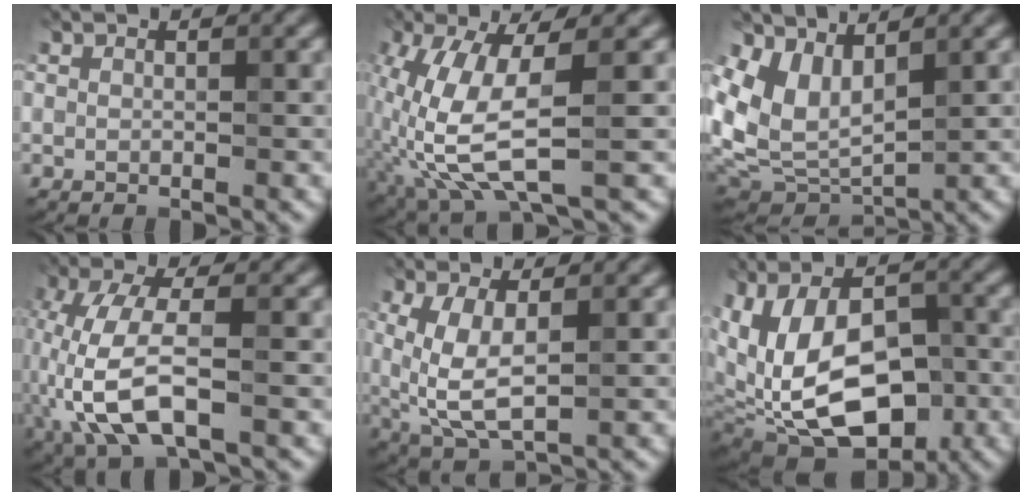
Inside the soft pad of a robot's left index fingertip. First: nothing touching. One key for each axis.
{"total": 8.2, "fx": -1.8, "fy": 2.8, "fz": 7.5, "tx": -0.189, "ty": -0.004, "tz": -0.038}
{"total": 5.1, "fx": 2.2, "fy": 3.2, "fz": 3.3, "tx": -0.071, "ty": -0.021, "tz": 0.045}
{"total": 8.0, "fx": -2.5, "fy": 3.1, "fz": 6.9, "tx": -0.166, "ty": 0.000, "tz": -0.055}
{"total": 5.3, "fx": 0.2, "fy": 2.3, "fz": 4.8, "tx": -0.116, "ty": -0.013, "tz": 0.007}
{"total": 14.2, "fx": -3.3, "fy": 8.3, "fz": 11.0, "tx": -0.180, "ty": -0.002, "tz": -0.043}